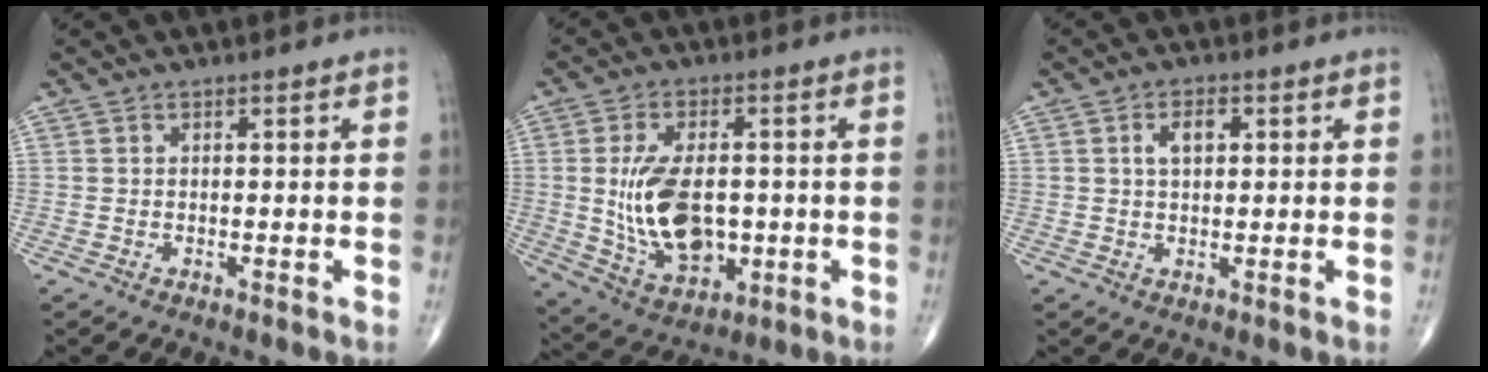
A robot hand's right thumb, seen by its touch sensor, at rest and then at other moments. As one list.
[{"total": 14.1, "force": [-0.4, 8.3, 11.4], "torque": [-0.193, -0.007, 0.009]}, {"total": 3.7, "force": [1.0, 2.1, 2.8], "torque": [-0.048, 0.005, 0.016]}]